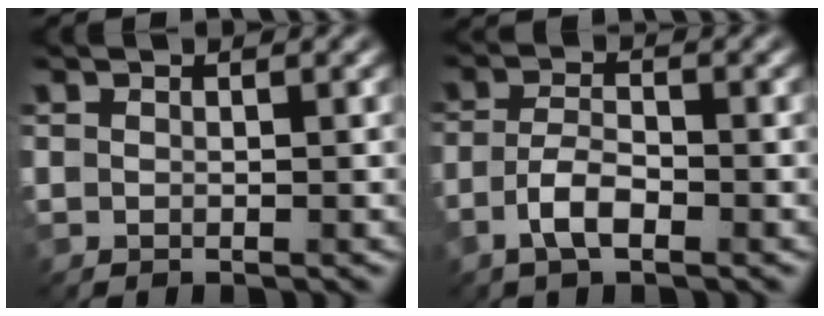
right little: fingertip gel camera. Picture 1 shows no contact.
{"total": 3.0, "force": [-1.6, 1.0, 2.3], "torque": [-0.051, 0.006, -0.038]}